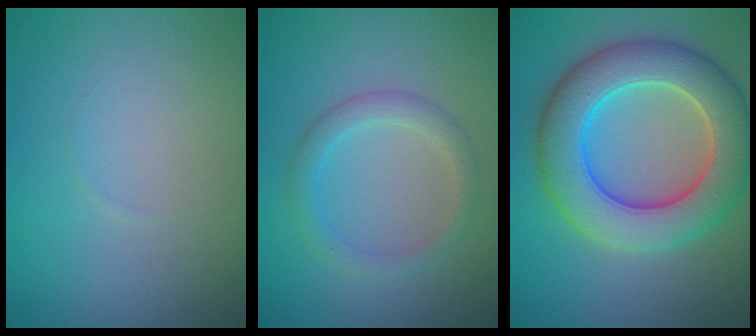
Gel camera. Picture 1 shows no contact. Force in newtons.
{"total": 2.3, "press": 2.3, "slide": 0.1}
{"total": 9.1, "press": 9.1, "slide": 0.5}